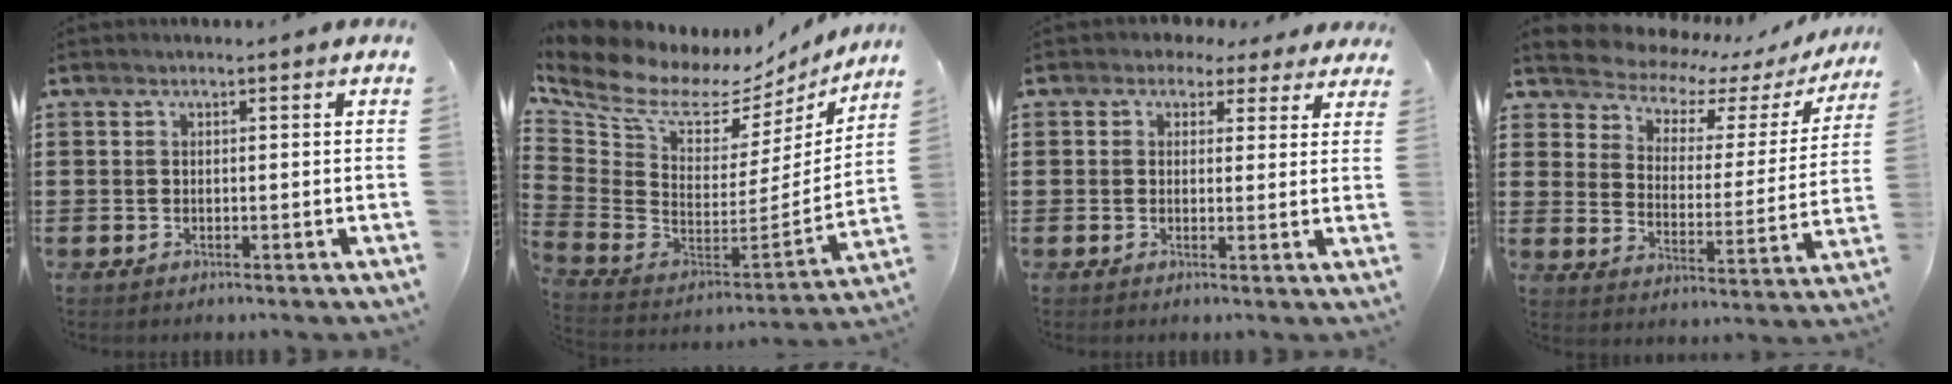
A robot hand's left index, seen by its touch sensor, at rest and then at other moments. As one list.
[{"total": 7.5, "force": [5.5, 3.7, 3.5], "torque": [-0.111, -0.054, 0.089]}, {"total": 2.7, "force": [1.8, 1.9, 0.7], "torque": [-0.018, 0.005, 0.031]}, {"total": 4.8, "force": [4.5, 1.7, 0.9], "torque": [-0.049, -0.037, 0.071]}]